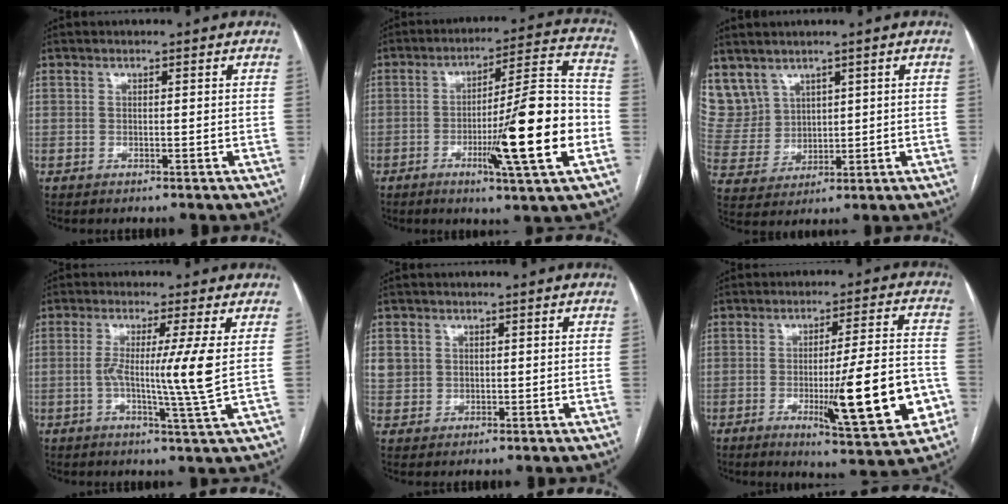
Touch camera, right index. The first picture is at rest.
{"total": 17.0, "force": [-4.8, 0.1, 16.3], "torque": [-0.251, -0.005, -0.076]}
{"total": 8.7, "force": [5.7, 6.5, 1.2], "torque": [-0.049, 0.027, 0.141]}
{"total": 7.6, "force": [-0.1, -1.8, 7.4], "torque": [-0.135, -0.014, -0.001]}
{"total": 3.7, "force": [0.9, 3.5, 1.1], "torque": [-0.027, 0.010, 0.024]}
{"total": 15.8, "force": [-4.6, 1.7, 15.1], "torque": [-0.220, -0.009, -0.058]}